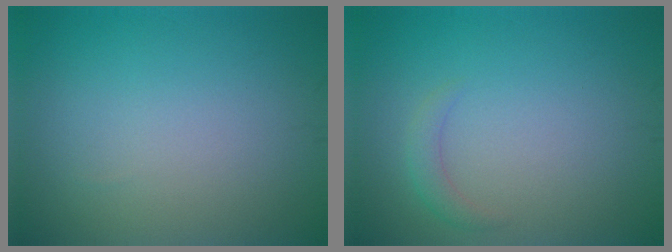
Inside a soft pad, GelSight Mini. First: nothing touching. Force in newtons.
{"total": 1.3, "press": 1.3, "slide": 0.1}